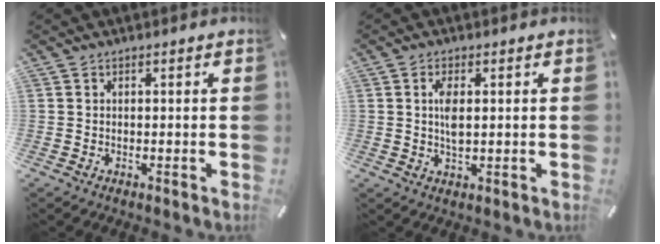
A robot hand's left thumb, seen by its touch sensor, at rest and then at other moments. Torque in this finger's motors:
{"motor_torque": [0.91, 0.78, 0.65, -0.23, 0.01]}